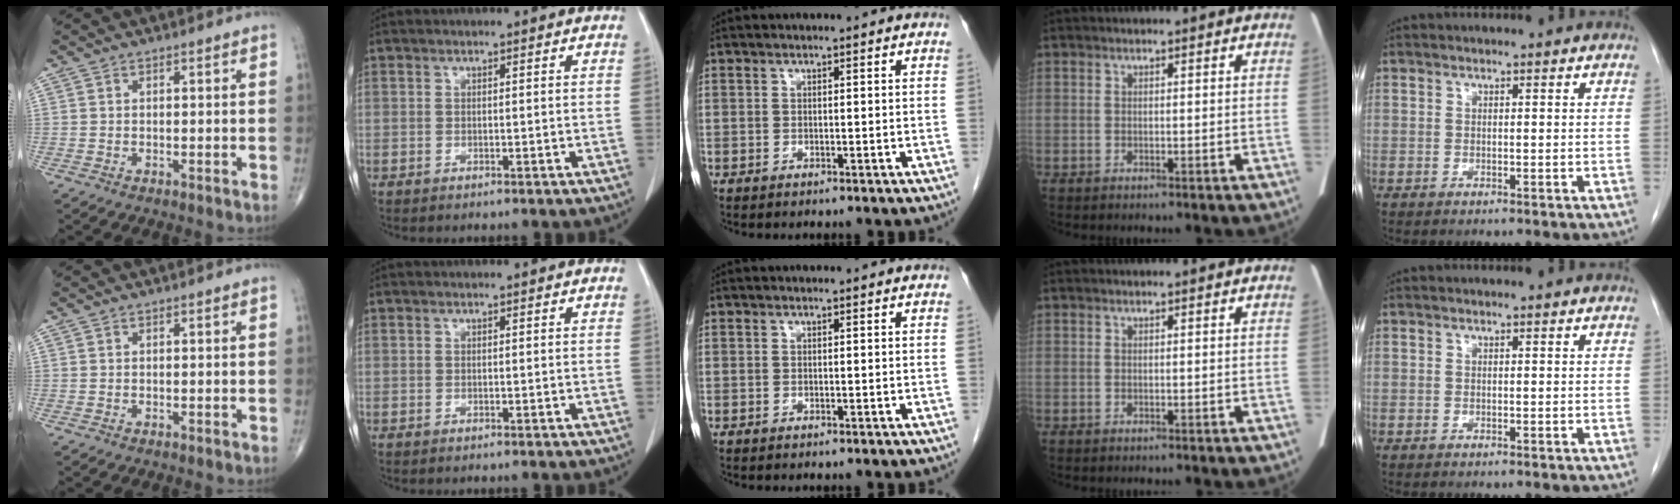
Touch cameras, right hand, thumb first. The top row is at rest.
{}